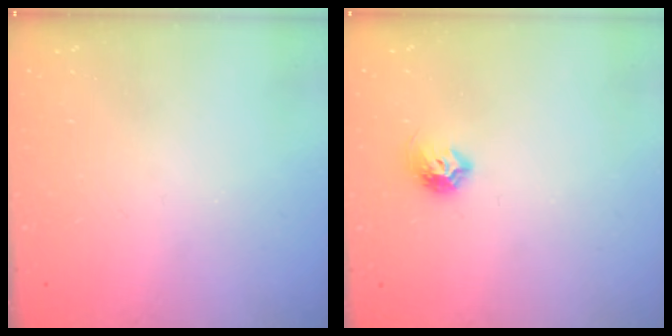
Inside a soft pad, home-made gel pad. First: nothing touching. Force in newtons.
{"total": 7.0, "press": 7.0, "slide": 0.8}